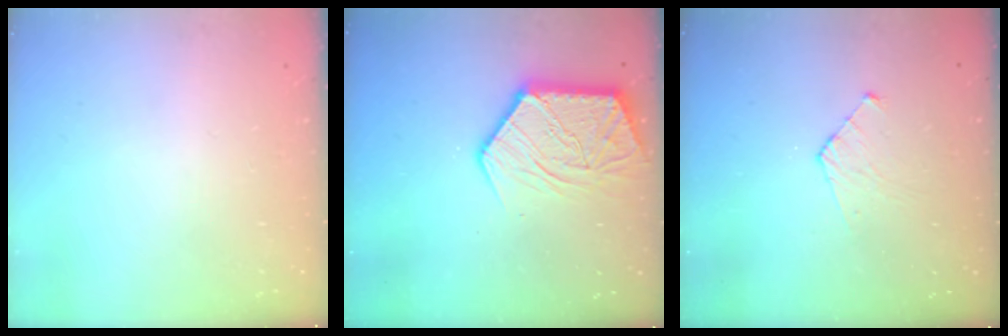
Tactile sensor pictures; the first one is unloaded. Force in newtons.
{"total": 14.6, "press": 14.5, "slide": 1.5}
{"total": 6.3, "press": 6.2, "slide": 0.5}